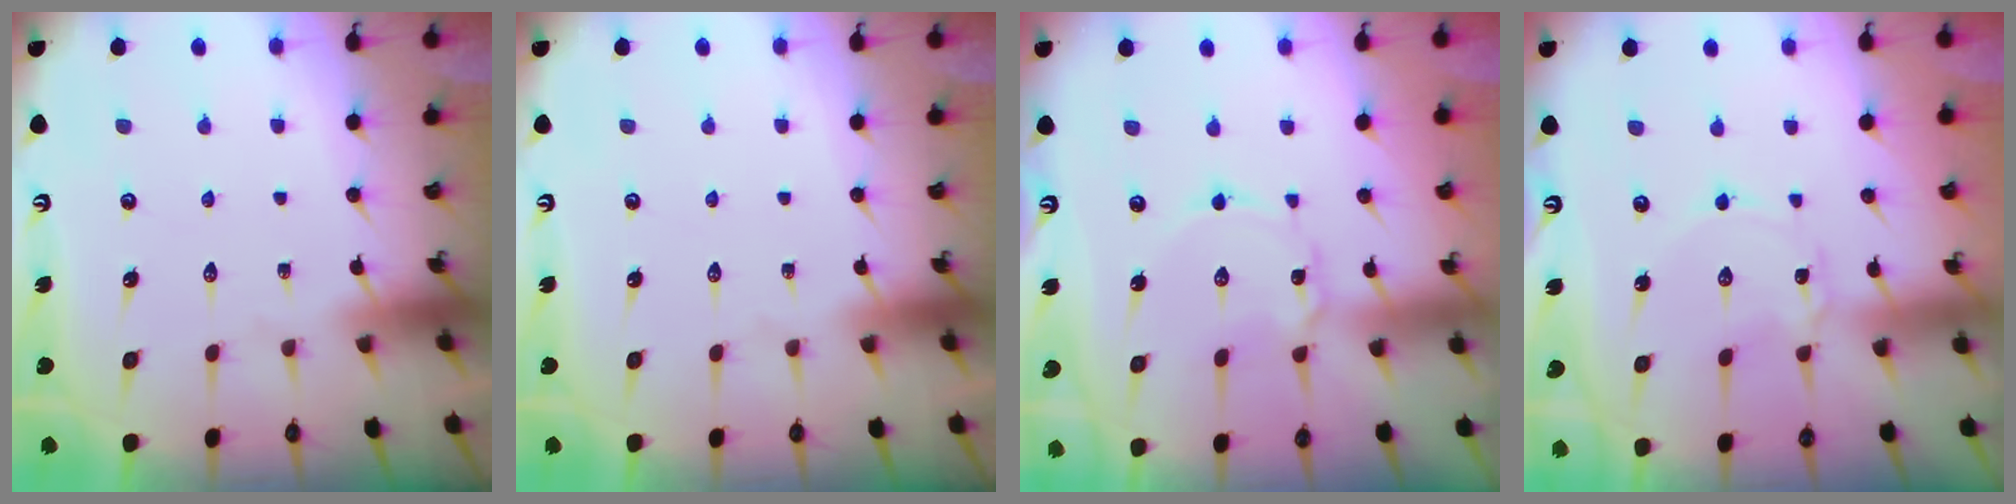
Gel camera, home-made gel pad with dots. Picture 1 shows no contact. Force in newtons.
{"total": 0.0}
{"total": 2.4, "press": 2.4, "slide": 0.1}
{"total": 1.9, "press": 1.8, "slide": 0.3}